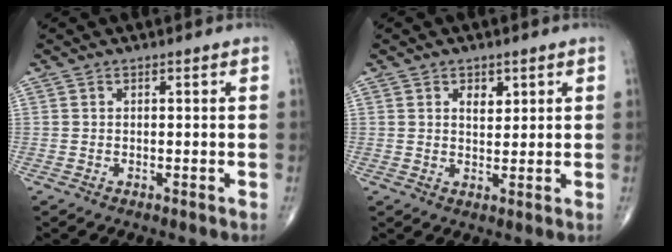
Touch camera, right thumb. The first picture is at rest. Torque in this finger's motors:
{"motor_torque": [-0.01, 0.01, -0.01, 0.02, 0.00]}